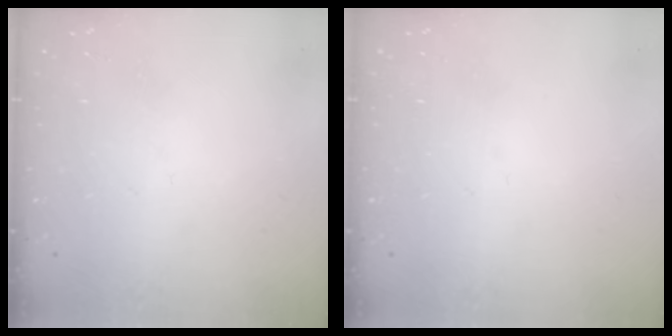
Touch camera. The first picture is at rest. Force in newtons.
{"total": 0.0}